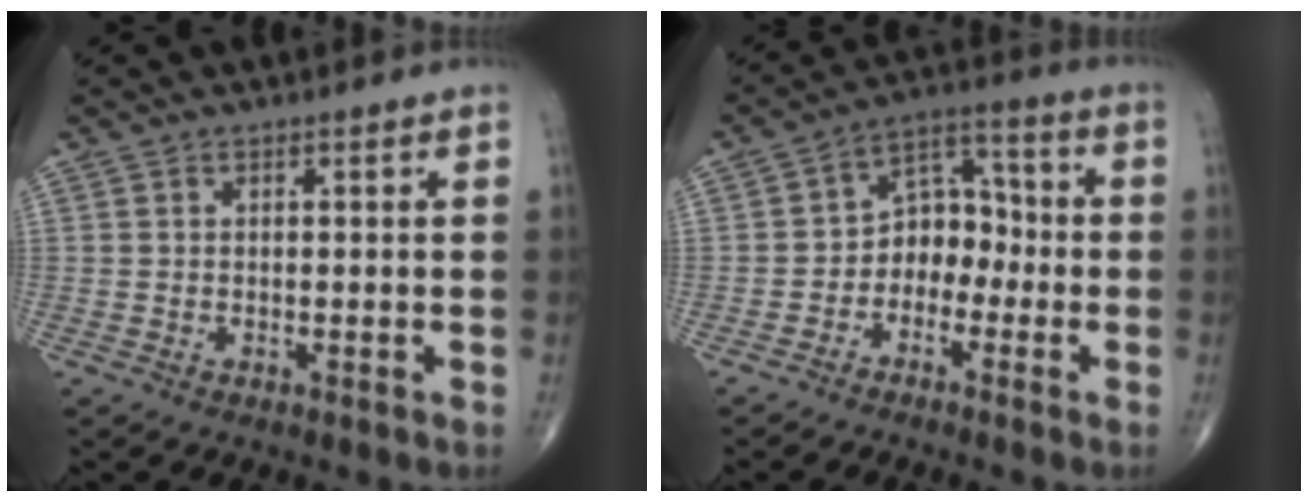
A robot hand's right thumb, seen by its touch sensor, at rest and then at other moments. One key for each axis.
{"total": 8.0, "fx": -2.3, "fy": 5.9, "fz": 4.9, "tx": -0.043, "ty": 0.045, "tz": -0.055}